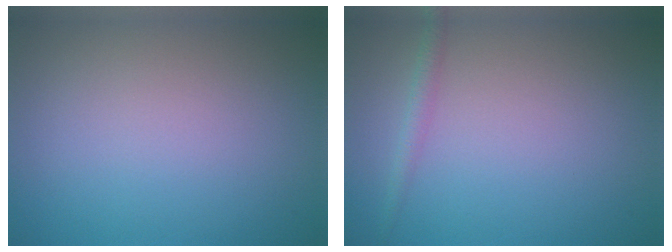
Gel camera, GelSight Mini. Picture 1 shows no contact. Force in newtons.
{"total": 1.3, "press": 1.3, "slide": 0.1}